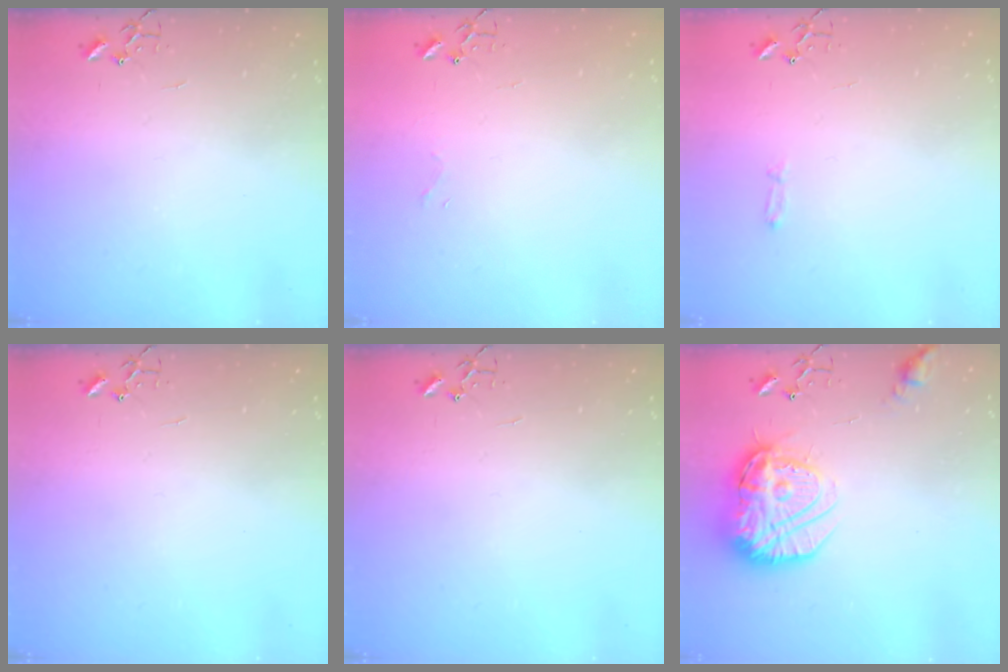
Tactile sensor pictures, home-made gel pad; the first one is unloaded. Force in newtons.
{"total": 3.4, "press": 3.4, "slide": 0.3}
{"total": 2.8, "press": 2.8, "slide": 0.4}
{"total": 0.0}
{"total": 0.0}
{"total": 19.7, "press": 19.7, "slide": 1.5}